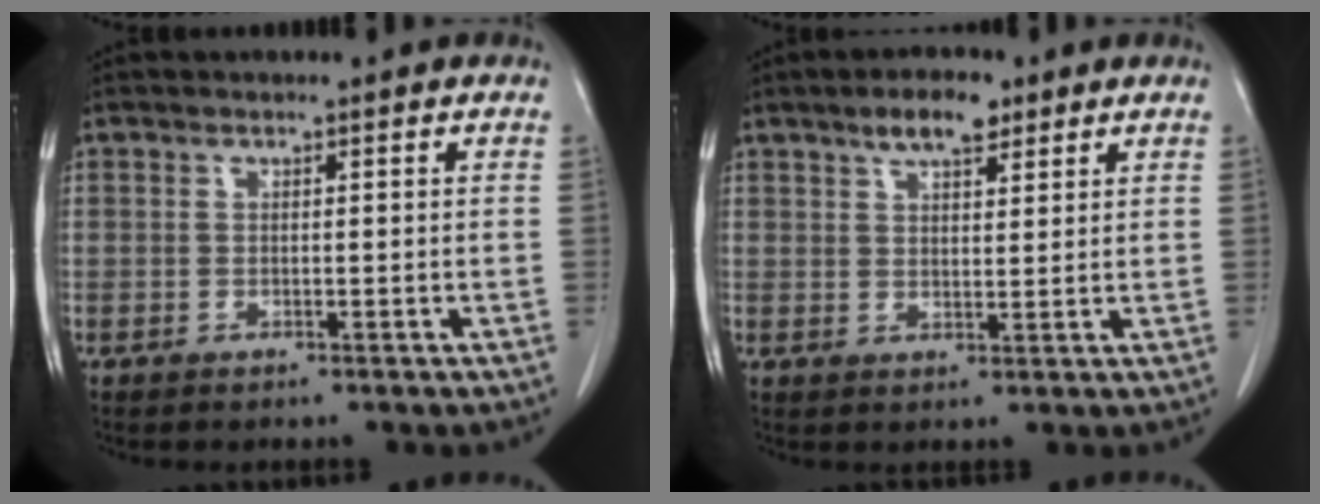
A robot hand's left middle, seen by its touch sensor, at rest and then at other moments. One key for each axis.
{"total": 5.2, "fx": 3.5, "fy": 1.9, "fz": 3.4, "tx": -0.061, "ty": 0.007, "tz": 0.060}